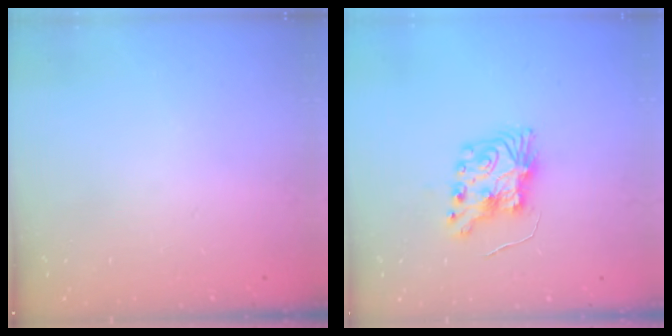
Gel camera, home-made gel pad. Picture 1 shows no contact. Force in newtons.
{"total": 9.1, "press": 9.1, "slide": 0.3}